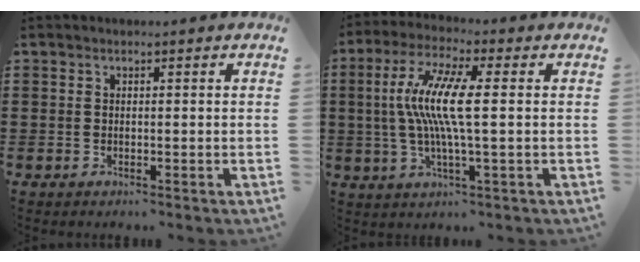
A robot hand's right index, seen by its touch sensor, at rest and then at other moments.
{"total": 9.3, "force": [0.3, 1.0, 9.3], "torque": [-0.205, -0.014, -0.009]}